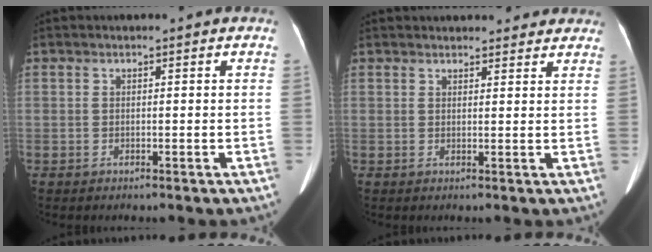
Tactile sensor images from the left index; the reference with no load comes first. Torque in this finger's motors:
{"motor_torque": [1.07, -1.08, 0.13, 0.08]}